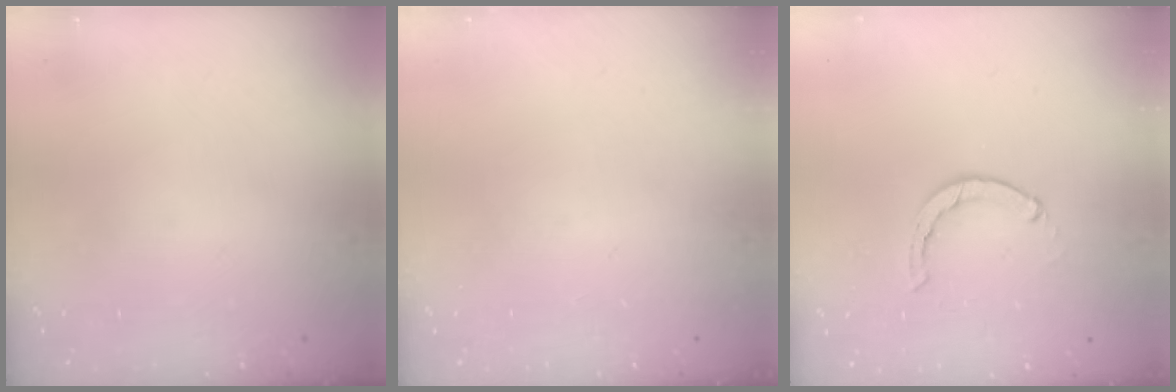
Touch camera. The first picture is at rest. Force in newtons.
{"total": 0.0}
{"total": 2.1, "press": 2.1, "slide": 0.3}